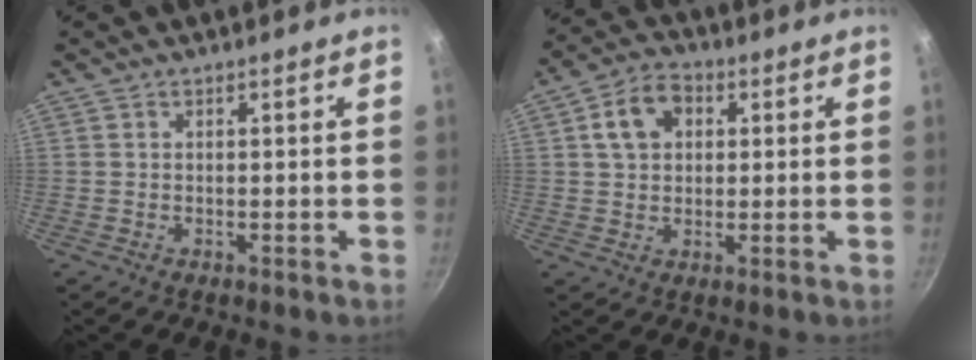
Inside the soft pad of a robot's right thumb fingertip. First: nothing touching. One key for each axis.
{"total": 8.3, "fx": 2.2, "fy": 6.2, "fz": 5.1, "tx": -0.064, "ty": 0.014, "tz": 0.029}